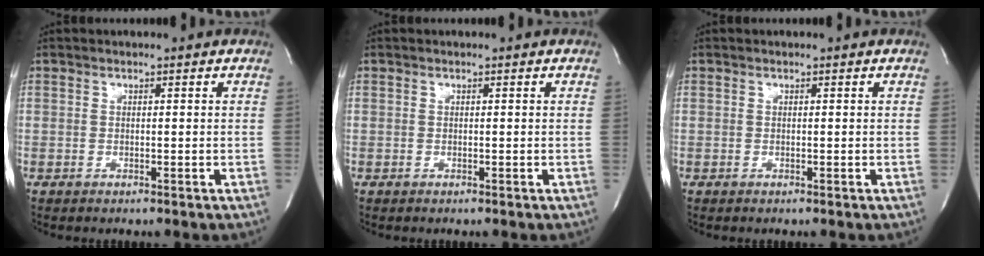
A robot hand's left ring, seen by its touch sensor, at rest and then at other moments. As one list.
[{"total": 0.0}, {"total": 0.0}]